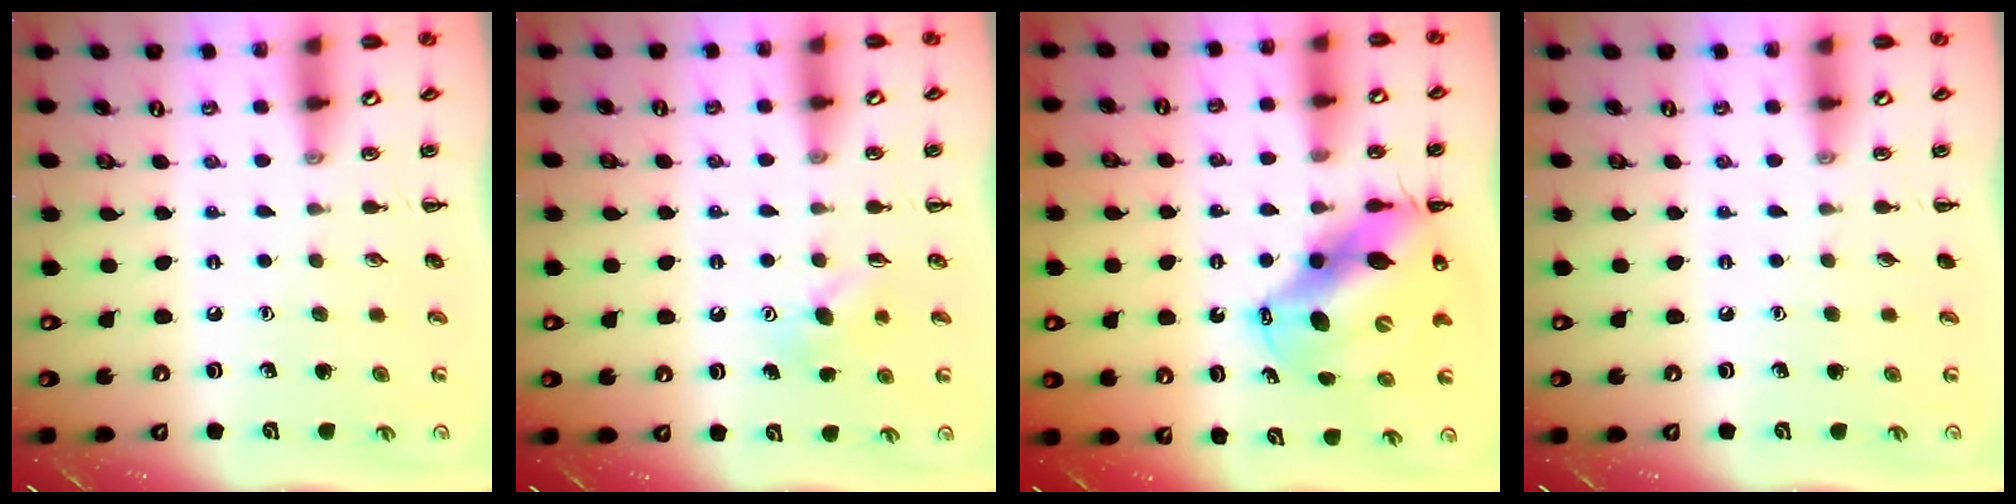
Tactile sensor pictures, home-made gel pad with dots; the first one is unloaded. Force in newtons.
{"total": 4.8, "press": 4.7, "slide": 1.1}
{"total": 14.2, "press": 13.7, "slide": 3.8}
{"total": 0.0}